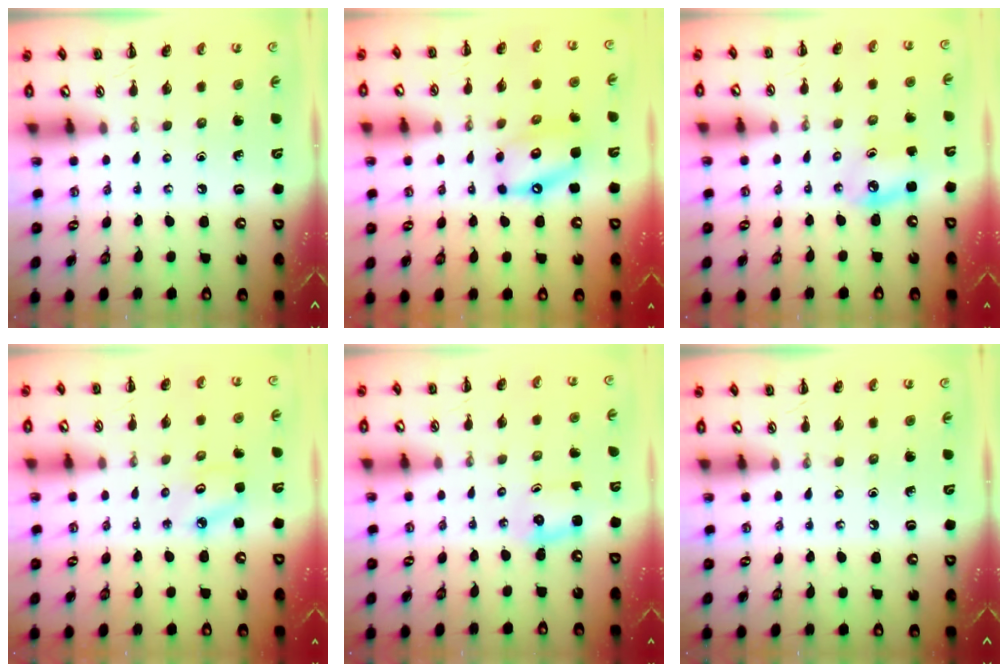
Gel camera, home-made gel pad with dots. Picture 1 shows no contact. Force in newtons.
{"total": 12.3, "press": 12.0, "slide": 2.5}
{"total": 5.0, "press": 4.8, "slide": 1.1}
{"total": 3.2, "press": 3.2, "slide": 0.5}
{"total": 2.2, "press": 2.1, "slide": 0.8}
{"total": 0.0}